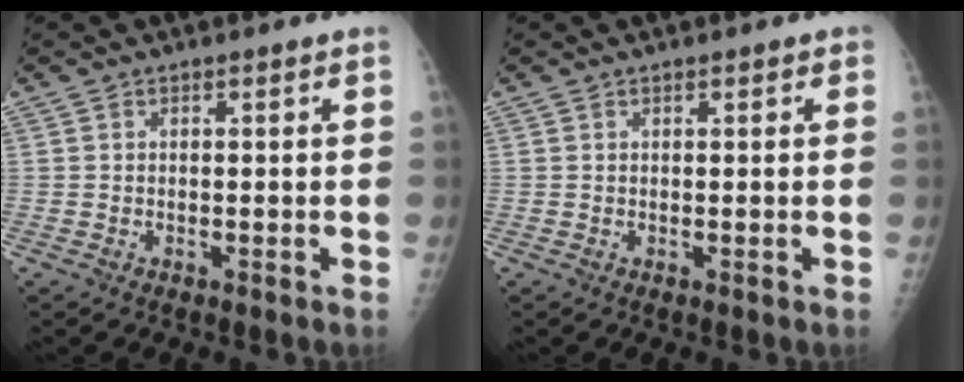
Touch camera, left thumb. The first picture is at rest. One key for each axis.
{"total": 0.7, "fx": 0.4, "fy": 0.3, "fz": 0.4, "tx": -0.001, "ty": 0.000, "tz": 0.002}